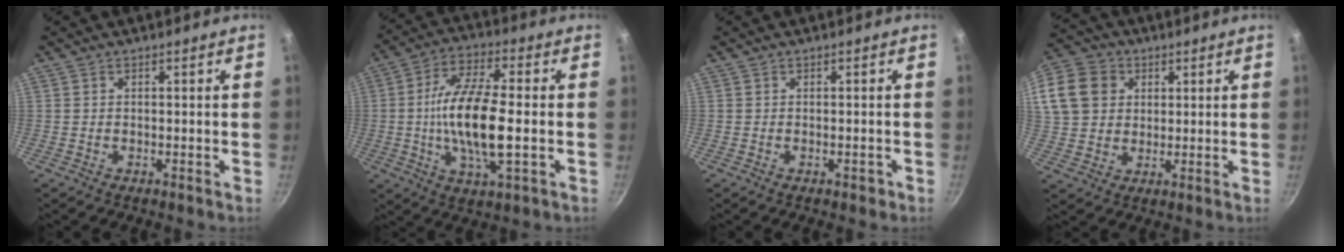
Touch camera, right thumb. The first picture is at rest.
{"total": 15.5, "force": [-1.2, 5.4, 14.4], "torque": [-0.273, 0.014, -0.030]}
{"total": 1.2, "force": [-0.6, 0.6, 0.8], "torque": [-0.003, 0.008, -0.005]}
{"total": 21.1, "force": [6.7, 17.2, 10.2], "torque": [-0.247, 0.041, 0.124]}